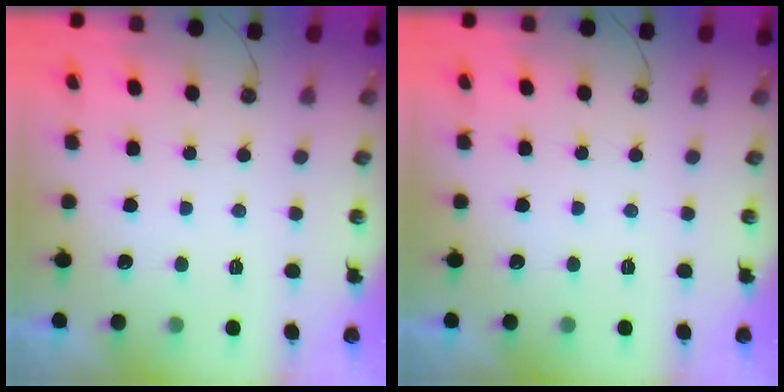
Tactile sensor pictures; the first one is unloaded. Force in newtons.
{"total": 0.0}